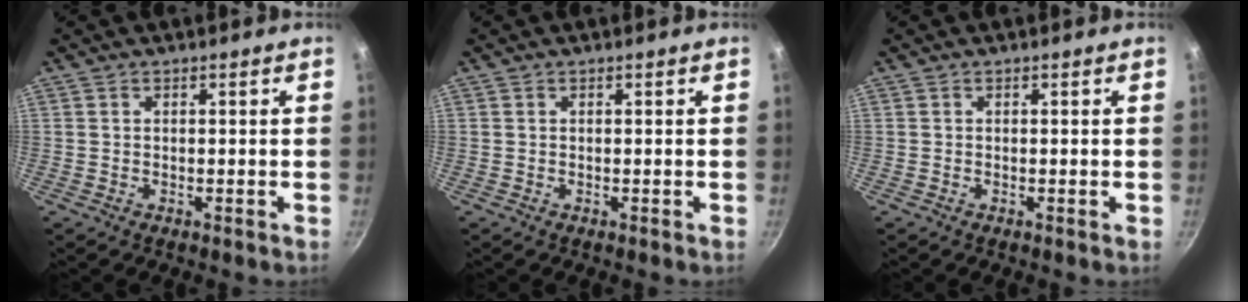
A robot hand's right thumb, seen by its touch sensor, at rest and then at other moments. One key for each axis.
{"total": 0.0}
{"total": 0.0}